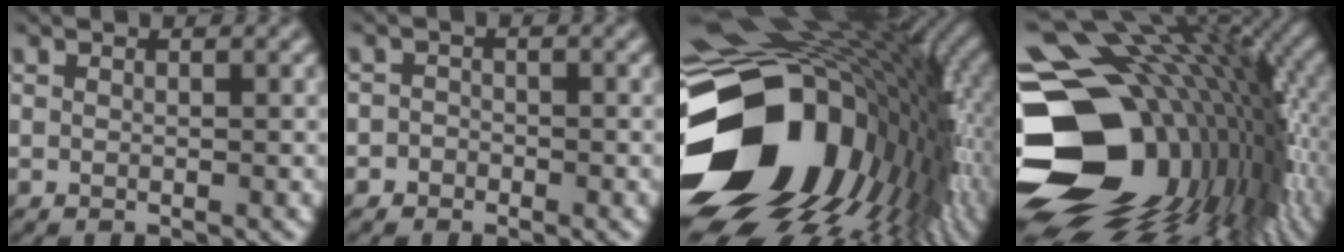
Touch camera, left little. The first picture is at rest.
{"total": 1.8, "force": [-0.9, 1.5, -0.1], "torque": [0.028, 0.011, -0.027]}
{"total": 19.5, "force": [-3.0, 13.7, 13.5], "torque": [-0.279, -0.032, -0.037]}
{"total": 20.8, "force": [-3.9, 15.0, 13.8], "torque": [-0.271, -0.017, -0.042]}